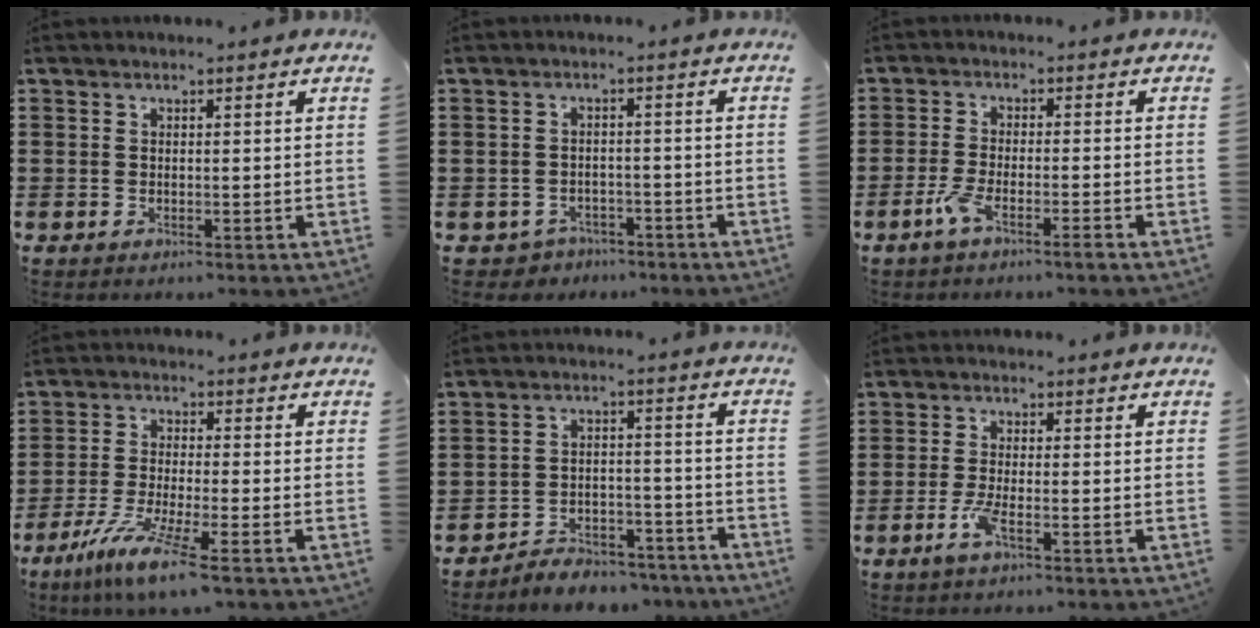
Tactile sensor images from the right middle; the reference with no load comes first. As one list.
[{"total": 2.4, "force": [-2.2, 0.9, -0.3], "torque": [-0.006, -0.002, -0.050]}, {"total": 3.8, "force": [-2.4, 0.3, 2.9], "torque": [-0.076, -0.010, -0.051]}, {"total": 7.4, "force": [-5.1, 0.3, 5.4], "torque": [-0.113, -0.015, -0.096]}, {"total": 4.9, "force": [-4.9, 0.7, 0.1], "torque": [-0.004, 0.013, -0.101]}, {"total": 3.4, "force": [-1.6, 0.5, 2.9], "torque": [-0.072, -0.008, -0.034]}]